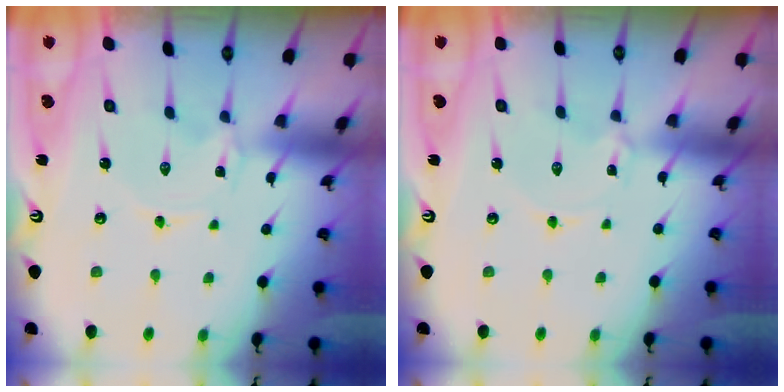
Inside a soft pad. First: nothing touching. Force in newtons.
{"total": 1.9, "press": 1.9, "slide": 0.4}